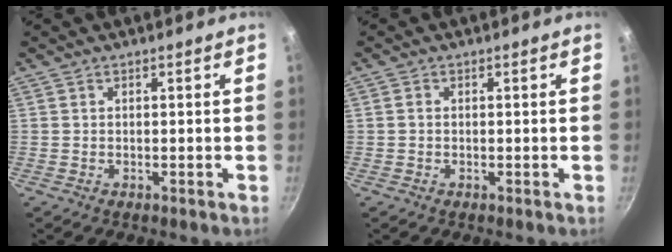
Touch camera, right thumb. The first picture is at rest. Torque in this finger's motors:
{"motor_torque": [-0.66, 0.08, -0.29, -0.06, 0.02]}